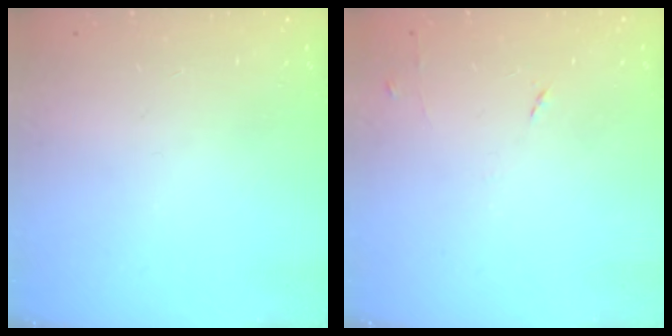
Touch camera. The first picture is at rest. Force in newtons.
{"total": 5.3, "press": 5.2, "slide": 0.8}